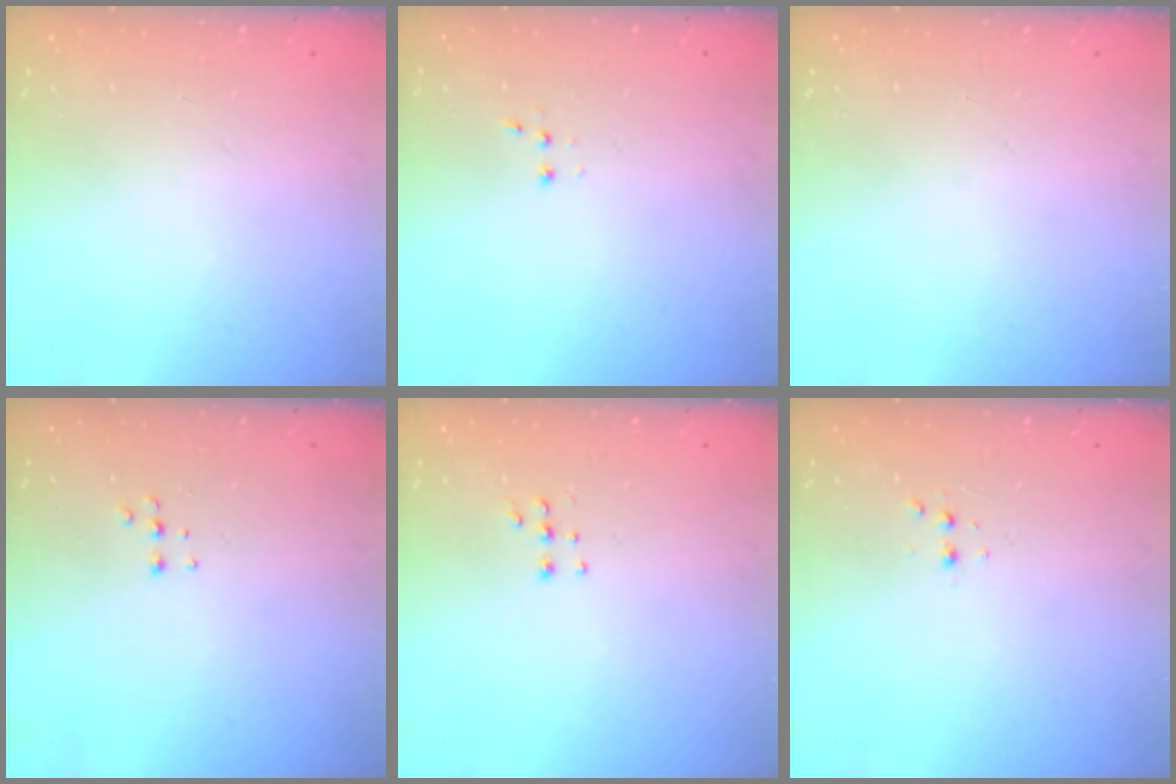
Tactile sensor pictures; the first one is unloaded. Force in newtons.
{"total": 2.8, "press": 2.7, "slide": 0.7}
{"total": 0.0}
{"total": 4.5, "press": 4.4, "slide": 0.7}
{"total": 5.3, "press": 5.2, "slide": 0.5}
{"total": 3.1, "press": 3.0, "slide": 0.6}